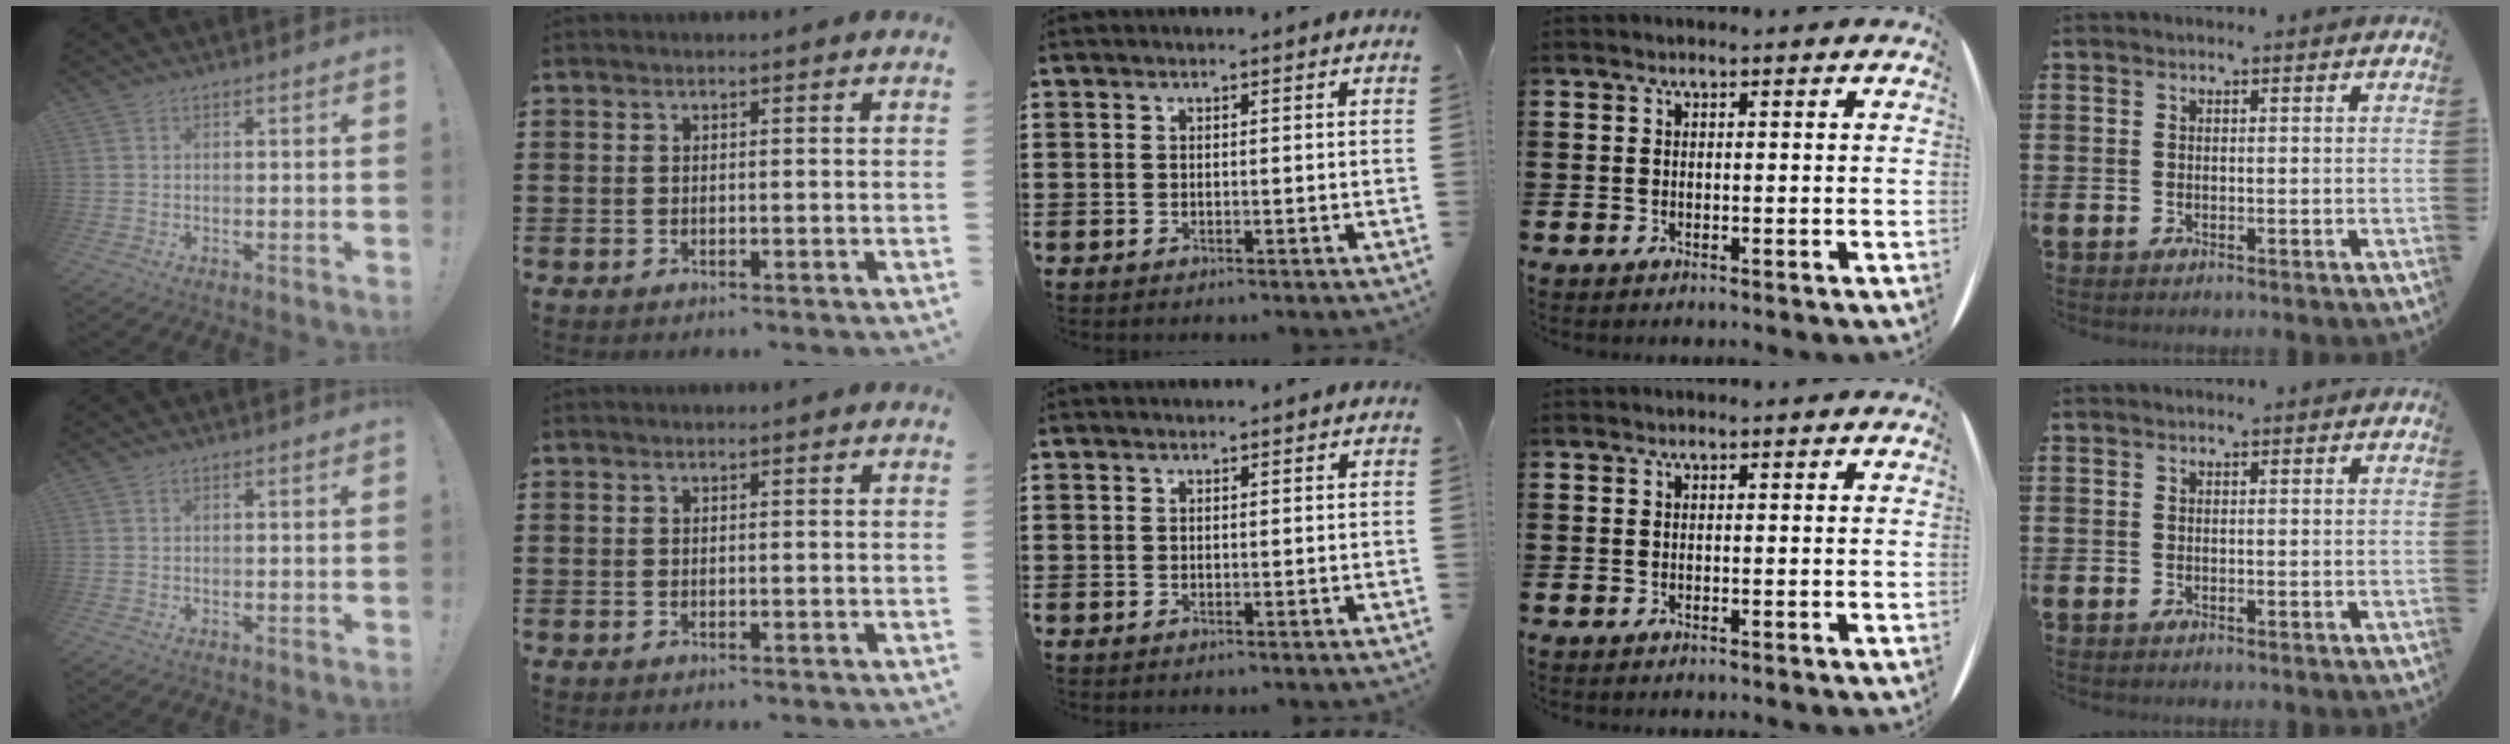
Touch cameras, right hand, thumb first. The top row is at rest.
{}